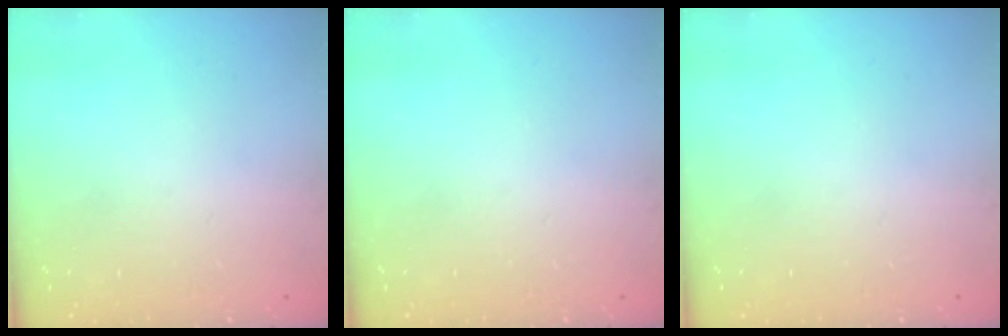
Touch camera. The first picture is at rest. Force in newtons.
{"total": 0.0}
{"total": 0.0}